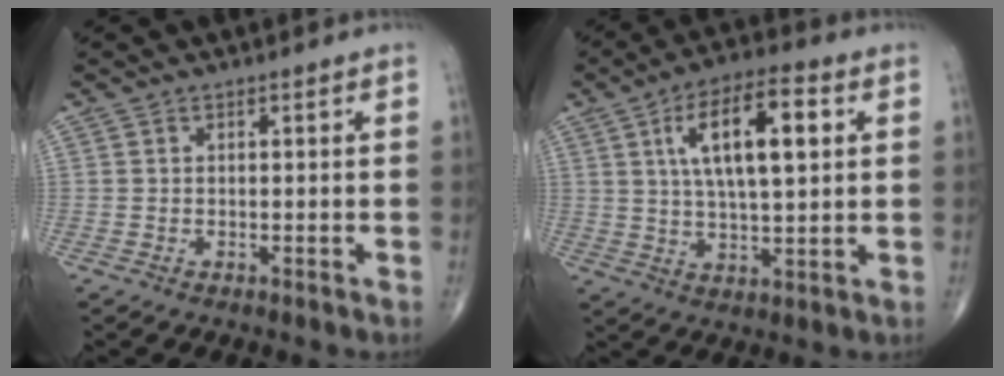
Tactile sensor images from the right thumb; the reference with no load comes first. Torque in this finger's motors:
{"motor_torque": [-0.96, 1.79, 1.72, 0.69, 0.46]}